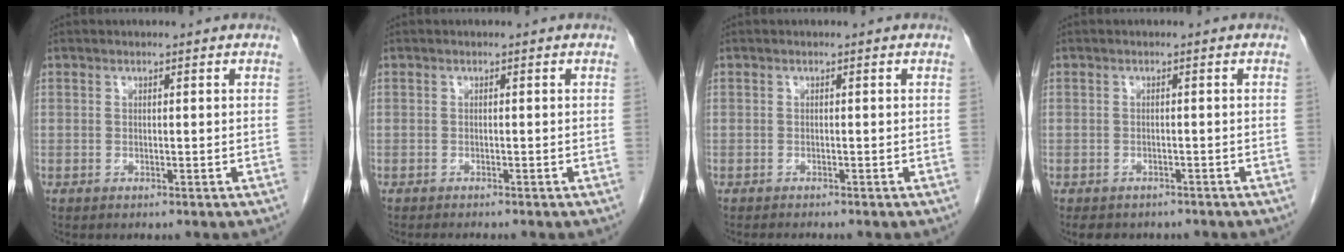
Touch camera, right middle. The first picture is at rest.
{"total": 2.1, "force": [-1.9, 0.2, 0.8], "torque": [-0.012, -0.004, -0.024]}
{"total": 1.8, "force": [-1.6, 0.0, 0.7], "torque": [-0.012, -0.004, -0.023]}
{"total": 5.6, "force": [-4.6, 2.6, 1.7], "torque": [-0.020, 0.000, -0.055]}